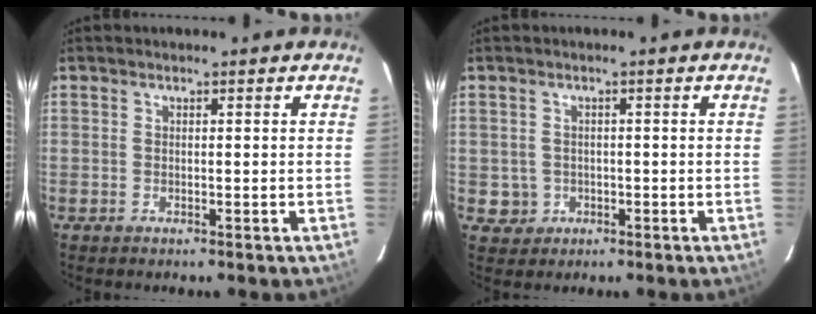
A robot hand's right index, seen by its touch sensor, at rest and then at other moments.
{"total": 3.5, "force": [-0.4, 3.4, 0.2], "torque": [-0.005, 0.013, 0.002]}